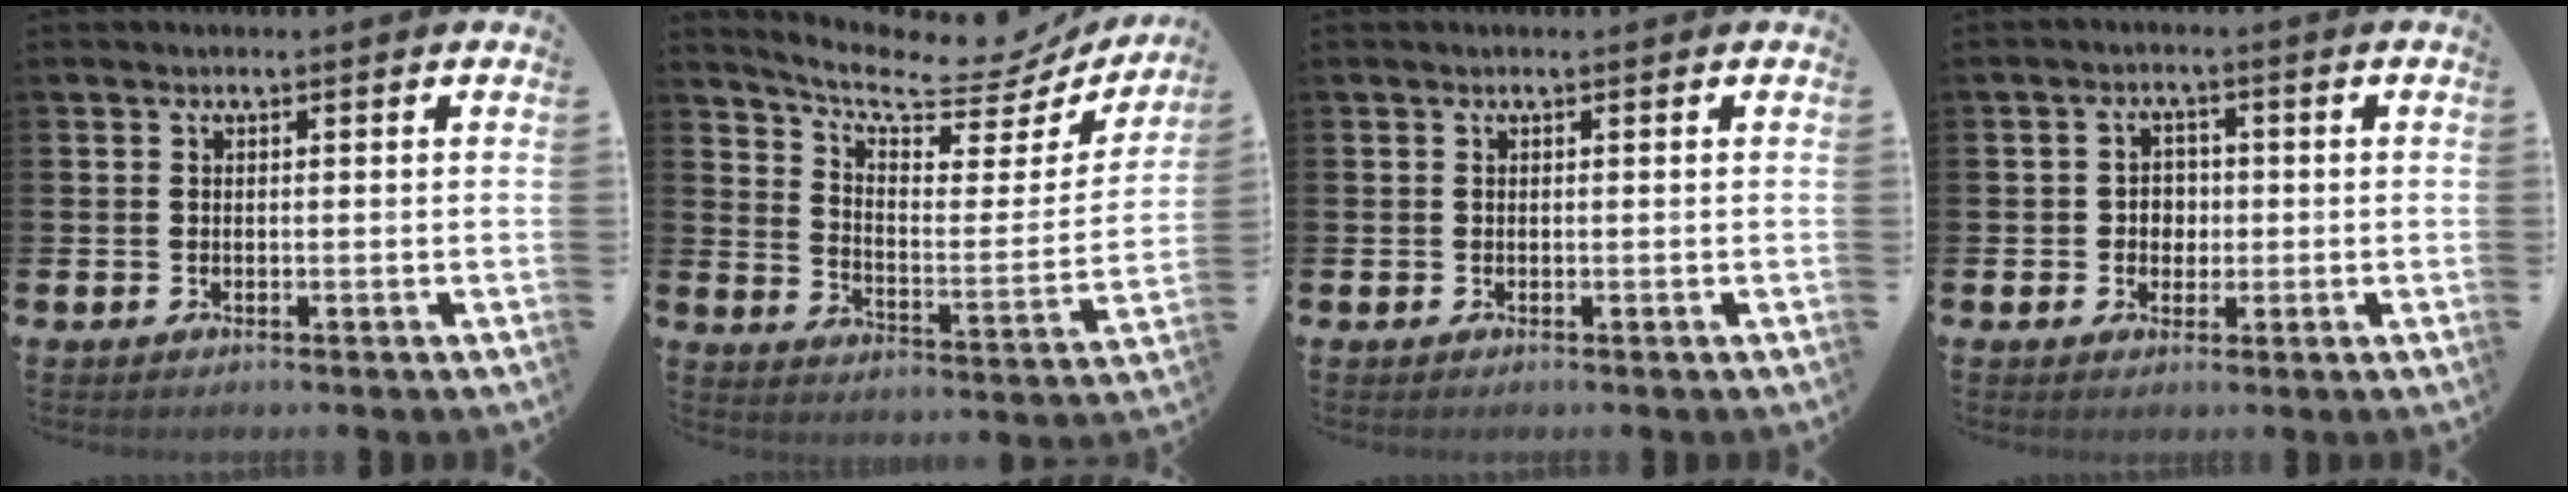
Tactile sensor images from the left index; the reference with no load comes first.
{"total": 8.9, "force": [7.5, 2.7, 3.7], "torque": [-0.099, -0.058, 0.125]}
{"total": 0.0}
{"total": 2.8, "force": [0.0, 2.6, 1.2], "torque": [-0.015, 0.003, -0.008]}